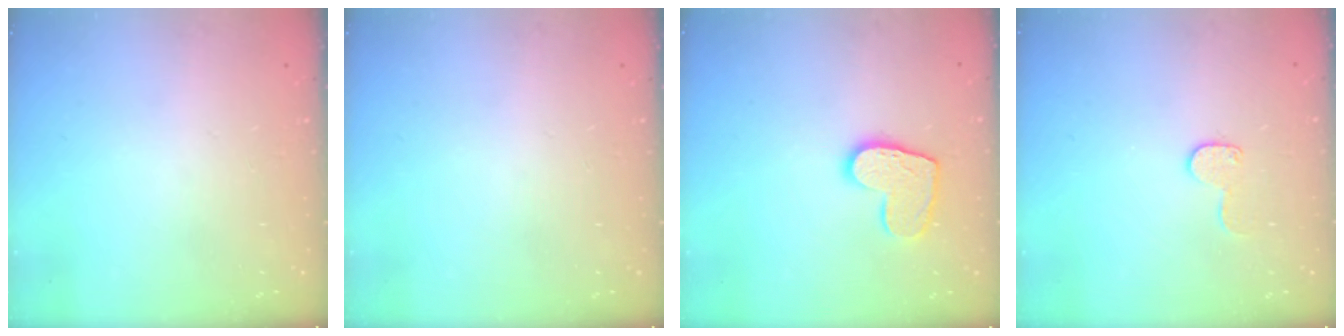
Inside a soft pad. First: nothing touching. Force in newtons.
{"total": 0.0}
{"total": 10.6, "press": 10.6, "slide": 0.8}
{"total": 8.4, "press": 8.4, "slide": 0.5}